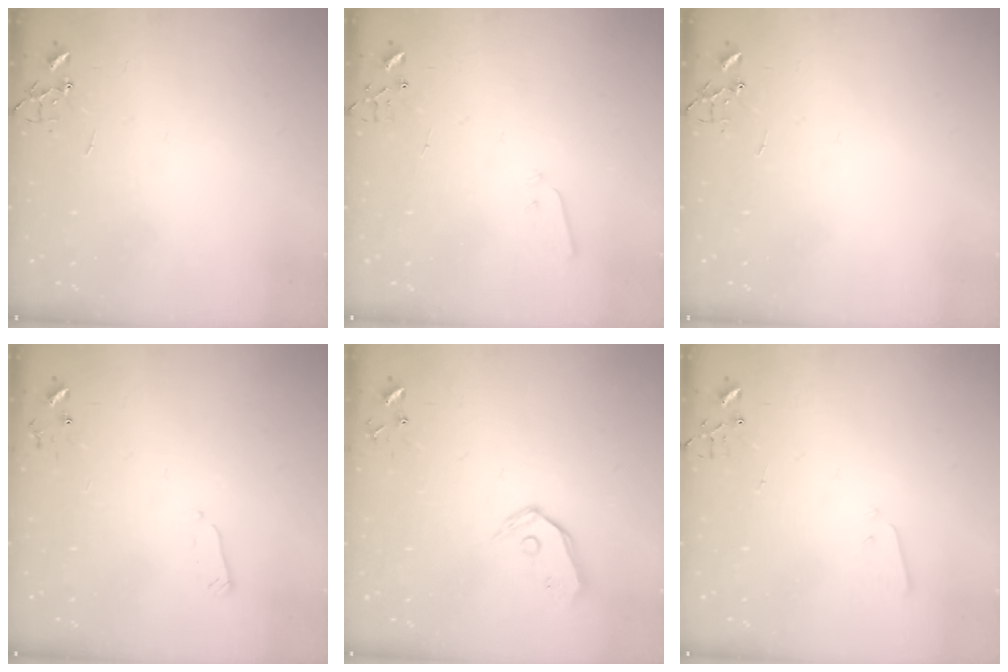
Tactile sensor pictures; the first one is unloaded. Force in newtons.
{"total": 3.0, "press": 2.9, "slide": 0.7}
{"total": 0.0}
{"total": 3.5, "press": 3.4, "slide": 1.0}
{"total": 8.7, "press": 8.6, "slide": 1.3}
{"total": 2.1, "press": 2.1, "slide": 0.3}